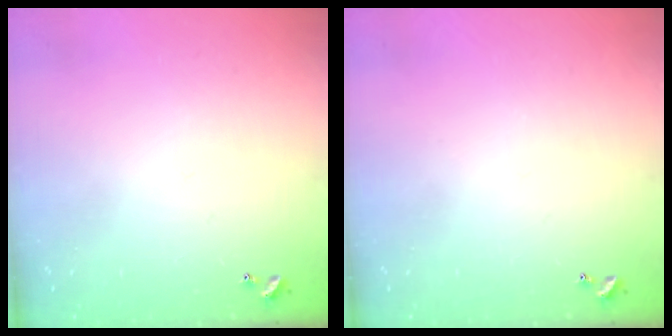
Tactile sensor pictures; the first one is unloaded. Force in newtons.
{"total": 0.0}